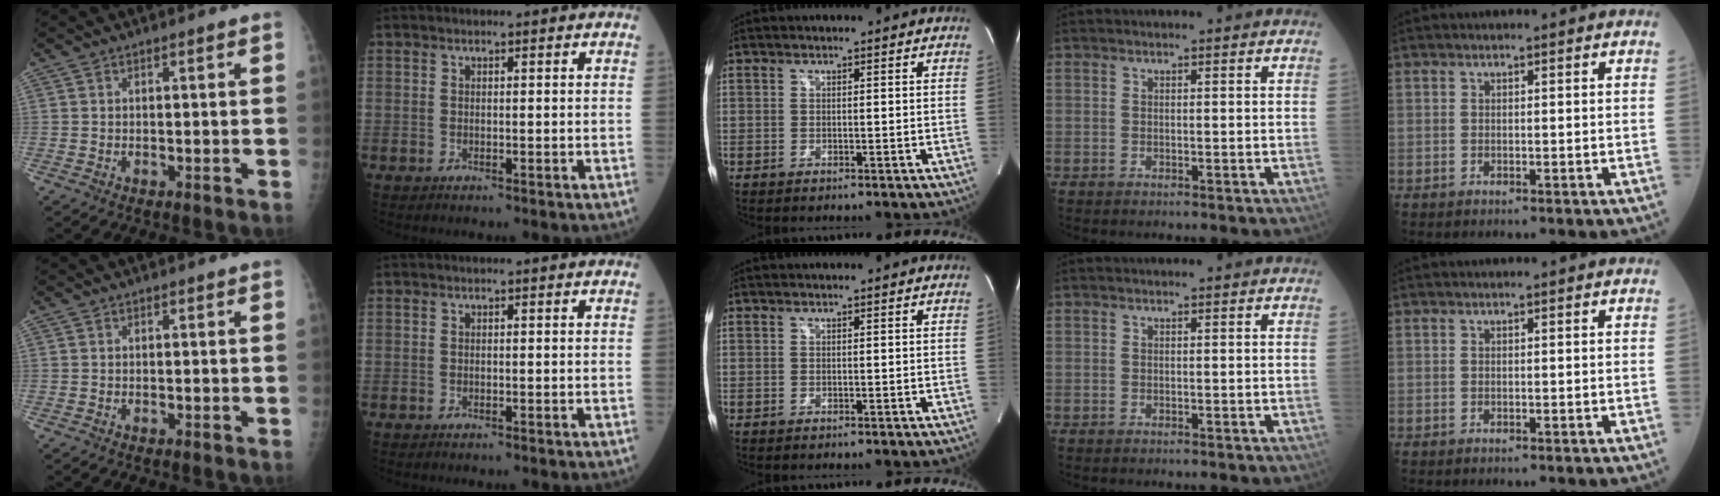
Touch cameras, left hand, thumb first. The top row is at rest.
{}